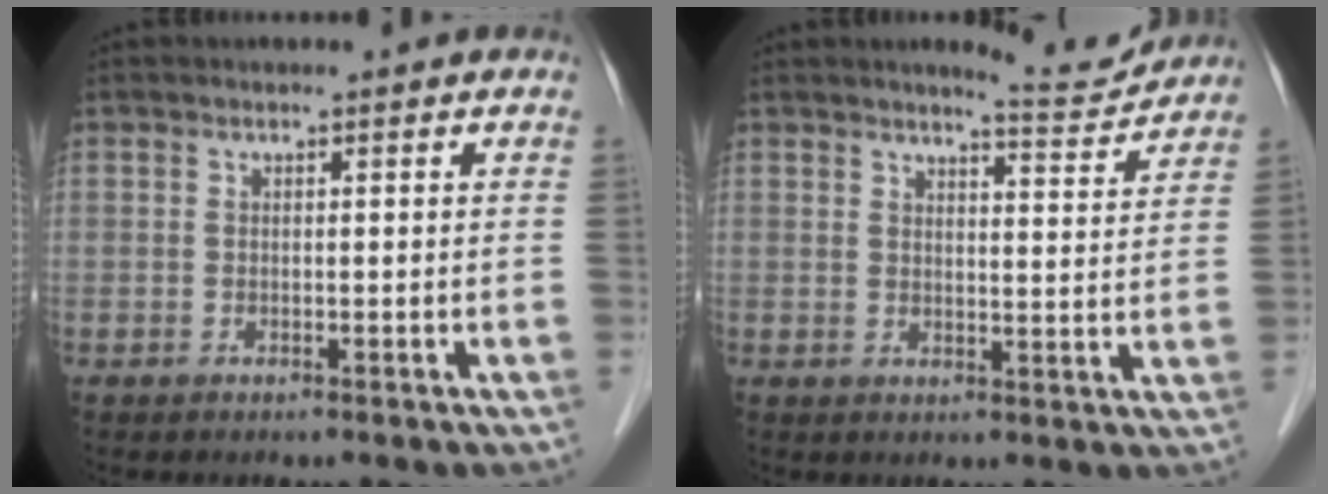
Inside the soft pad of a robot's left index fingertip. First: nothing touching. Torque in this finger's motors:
{"motor_torque": [0.56, -0.62, 0.15, 0.01]}